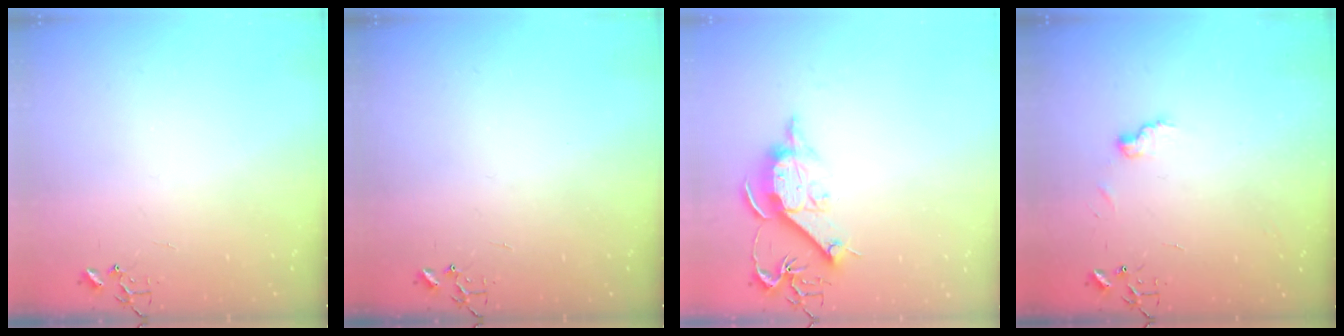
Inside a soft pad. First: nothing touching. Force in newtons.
{"total": 0.0}
{"total": 11.7, "press": 11.7, "slide": 0.6}
{"total": 6.7, "press": 6.6, "slide": 0.7}